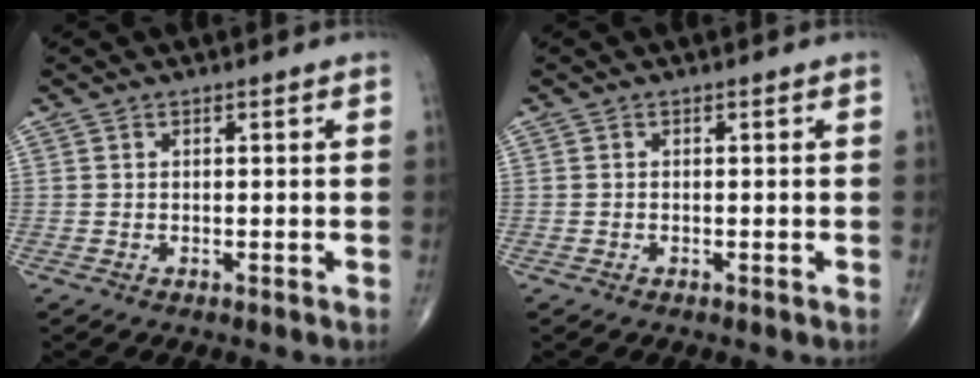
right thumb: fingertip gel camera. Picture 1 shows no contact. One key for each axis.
{"total": 0.0}